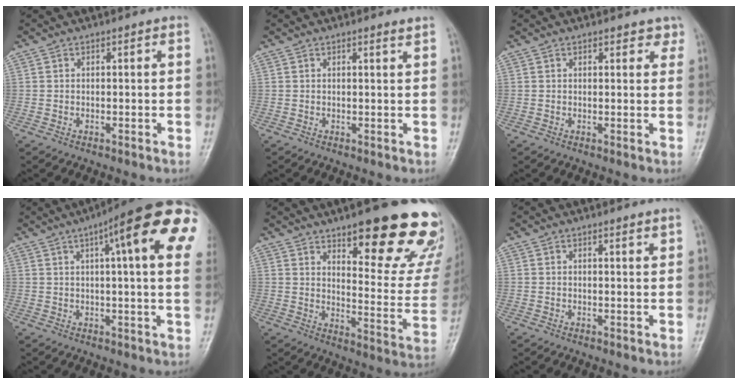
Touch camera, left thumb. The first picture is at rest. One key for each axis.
{"total": 0.8, "fx": 0.7, "fy": -0.2, "fz": 0.4, "tx": -0.014, "ty": -0.008, "tz": 0.011}
{"total": 2.4, "fx": 1.8, "fy": 1.2, "fz": 1.1, "tx": 0.009, "ty": -0.007, "tz": 0.016}
{"total": 20.0, "fx": 7.2, "fy": 3.8, "fz": 18.3, "tx": -0.235, "ty": 0.012, "tz": 0.085}
{"total": 23.8, "fx": 15.3, "fy": 6.9, "fz": 16.9, "tx": -0.174, "ty": -0.088, "tz": 0.203}
{"total": 1.2, "fx": 0.8, "fy": 0.0, "fz": 0.8, "tx": -0.009, "ty": -0.006, "tz": 0.013}